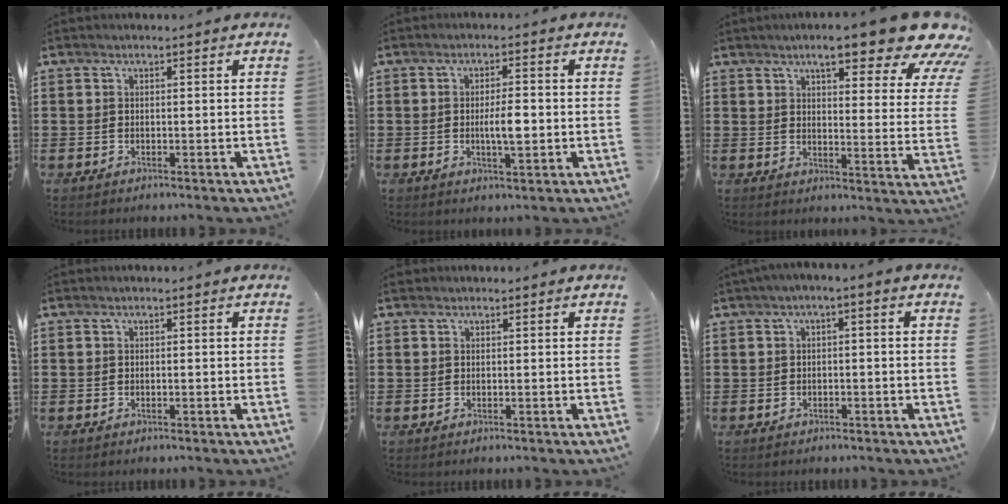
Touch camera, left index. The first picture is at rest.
{"total": 4.2, "force": [-0.5, 1.3, 3.9], "torque": [-0.078, 0.000, -0.012]}
{"total": 11.7, "force": [8.7, 1.9, 7.5], "torque": [-0.123, -0.041, 0.141]}
{"total": 0.0}
{"total": 0.6, "force": [0.4, 0.4, 0.2], "torque": [-0.005, 0.004, 0.008]}
{"total": 1.6, "force": [-1.1, 0.2, 1.2], "torque": [-0.019, 0.000, -0.022]}